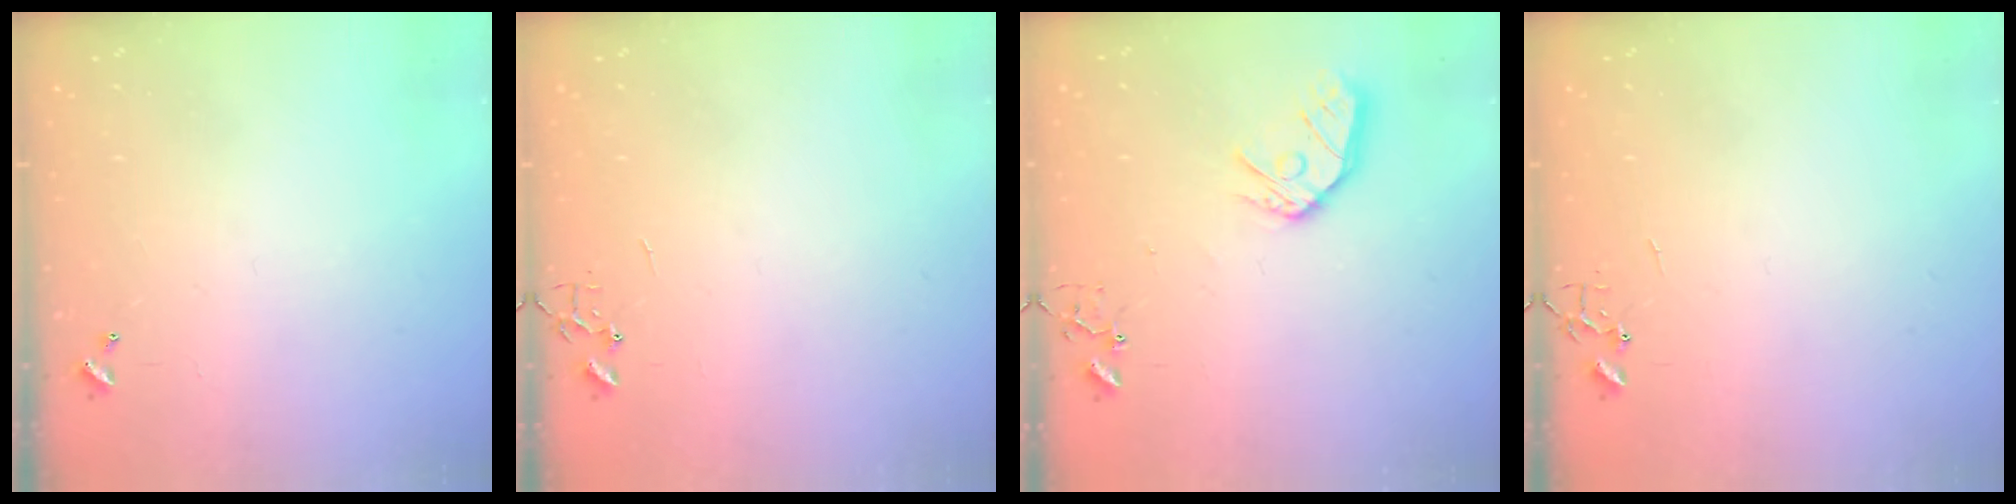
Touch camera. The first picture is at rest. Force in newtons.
{"total": 0.0}
{"total": 11.3, "press": 11.2, "slide": 1.3}
{"total": 0.0}